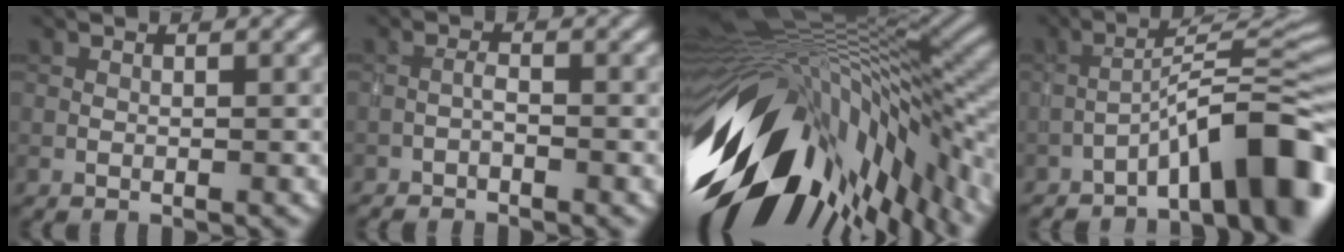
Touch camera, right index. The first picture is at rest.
{"total": 1.5, "force": [-1.3, 0.3, 0.6], "torque": [-0.014, -0.001, -0.029]}
{"total": 18.7, "force": [-4.5, 7.2, 16.6], "torque": [-0.281, -0.030, -0.074]}
{"total": 10.4, "force": [-6.4, 2.2, 7.9], "torque": [-0.102, 0.029, -0.103]}